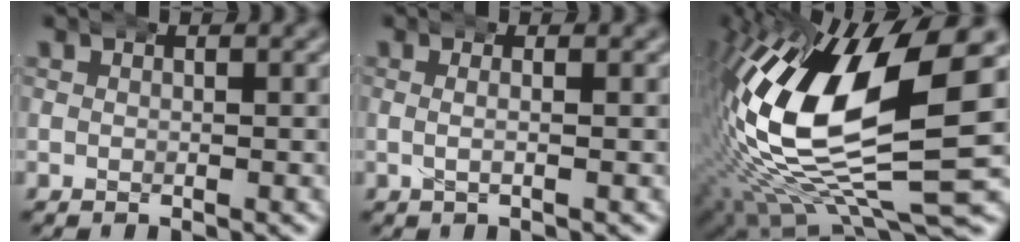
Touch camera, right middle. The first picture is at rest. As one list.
[{"total": 1.2, "force": [-0.1, -0.1, 1.2], "torque": [-0.021, 0.005, -0.004]}, {"total": 18.1, "force": [0.5, 8.2, 16.1], "torque": [-0.289, -0.012, 0.023]}]